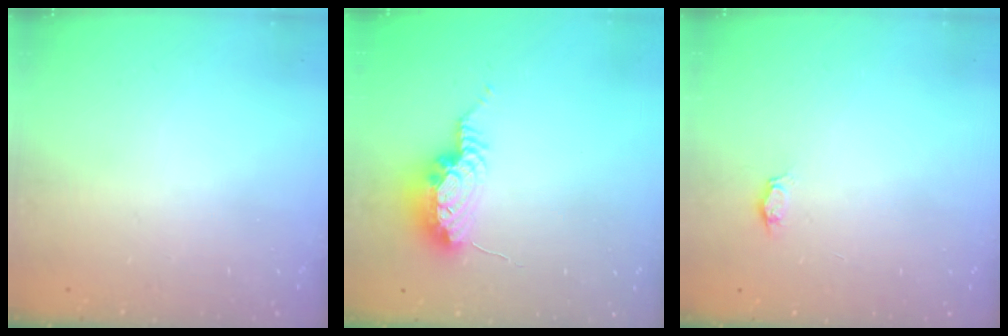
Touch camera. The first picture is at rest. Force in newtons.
{"total": 15.2, "press": 10.9, "slide": 10.5}
{"total": 3.0, "press": 2.9, "slide": 0.3}